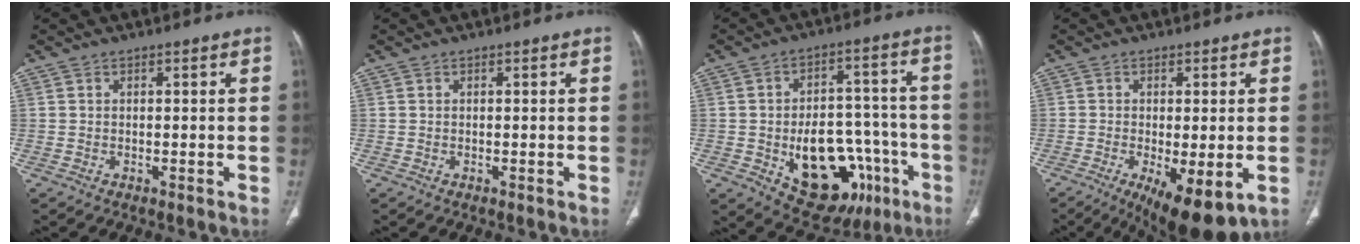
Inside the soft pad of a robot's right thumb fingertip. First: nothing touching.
{"total": 0.0}
{"total": 20.5, "force": [-7.4, 12.5, 14.5], "torque": [-0.171, 0.041, -0.087]}
{"total": 11.8, "force": [-4.5, 4.1, 10.1], "torque": [-0.158, -0.016, -0.060]}